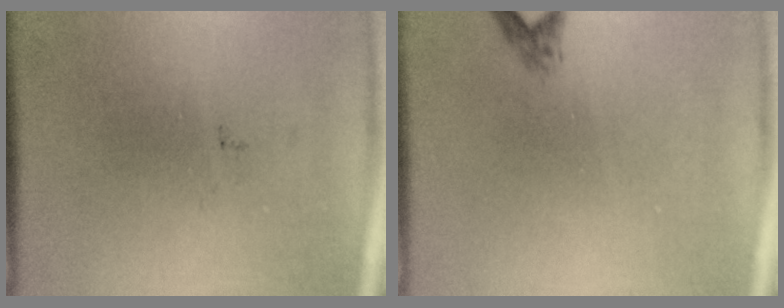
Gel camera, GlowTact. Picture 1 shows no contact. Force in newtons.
{"total": 1.0}